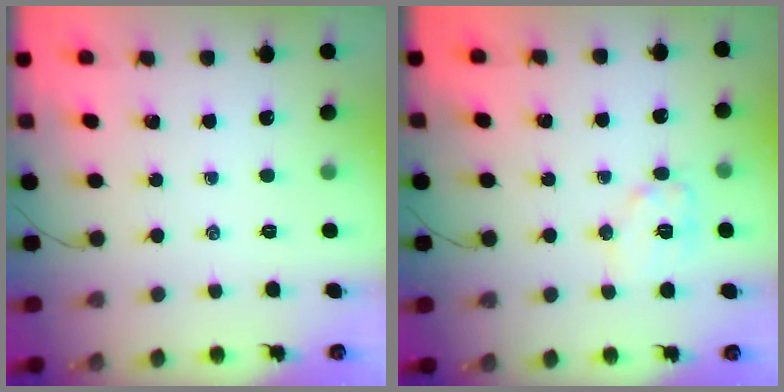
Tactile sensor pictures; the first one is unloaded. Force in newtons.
{"total": 8.7, "press": 8.7, "slide": 0.2}